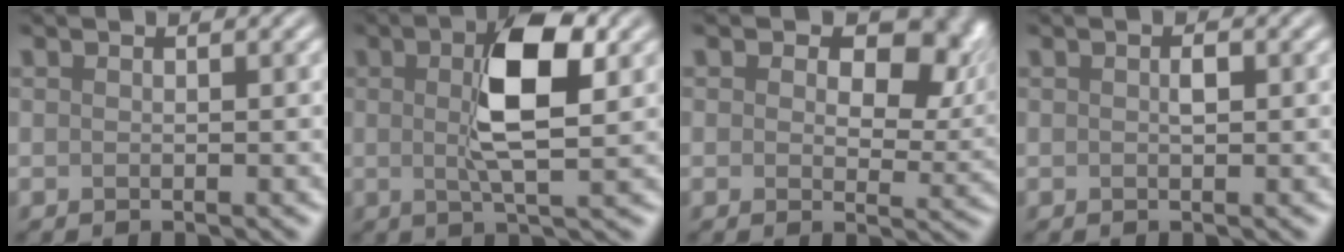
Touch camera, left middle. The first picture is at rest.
{"total": 7.0, "force": [1.4, 2.2, 6.5], "torque": [-0.112, 0.009, 0.020]}
{"total": 8.8, "force": [2.8, 5.5, 6.3], "torque": [-0.072, -0.008, 0.036]}
{"total": 1.0, "force": [0.2, 0.4, 0.9], "torque": [-0.014, 0.001, 0.002]}